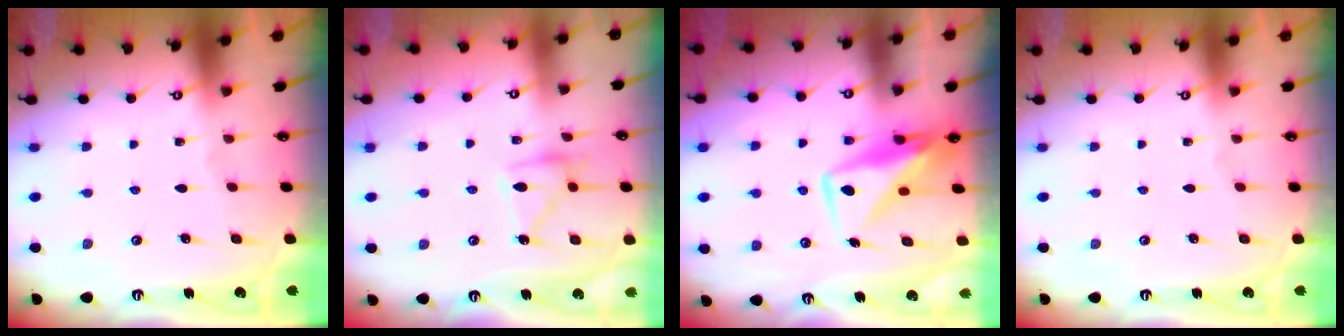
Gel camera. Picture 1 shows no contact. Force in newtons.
{"total": 13.5, "press": 13.5, "slide": 0.8}
{"total": 11.4, "press": 11.4, "slide": 0.9}
{"total": 0.0}